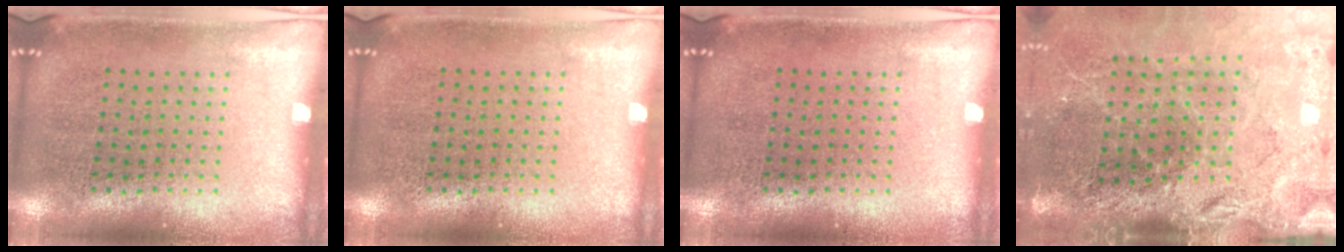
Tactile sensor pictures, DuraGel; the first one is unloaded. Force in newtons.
{"total": 0.0}
{"total": 0.0}
{"total": 4.0, "press": 3.3, "slide": 2.3}